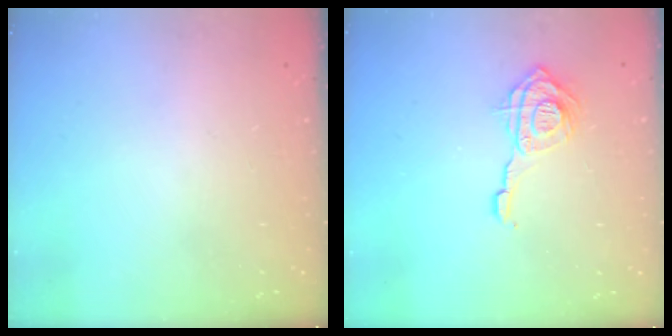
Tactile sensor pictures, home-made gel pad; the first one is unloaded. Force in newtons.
{"total": 11.7, "press": 11.7, "slide": 1.1}